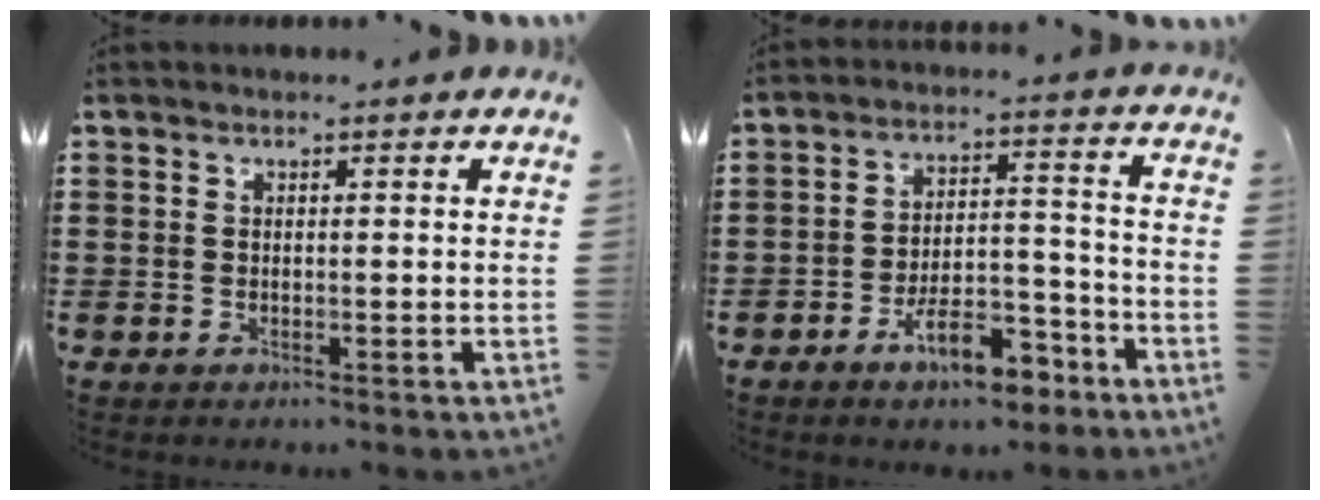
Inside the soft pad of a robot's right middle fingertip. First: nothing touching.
{"total": 8.9, "force": [-6.1, 3.3, 5.6], "torque": [-0.096, 0.016, -0.109]}